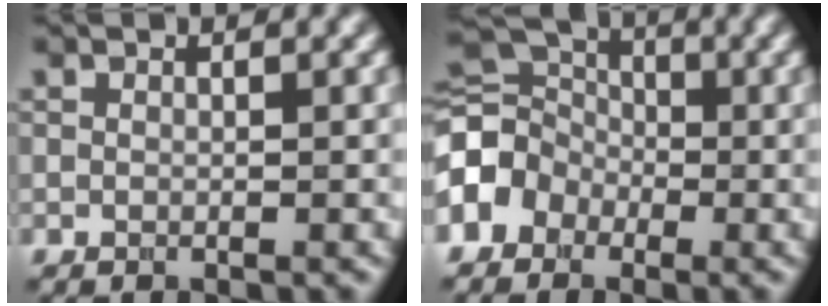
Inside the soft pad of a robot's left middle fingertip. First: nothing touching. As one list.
[{"total": 6.1, "force": [-1.9, 4.9, 3.2], "torque": [-0.049, 0.015, -0.050]}]